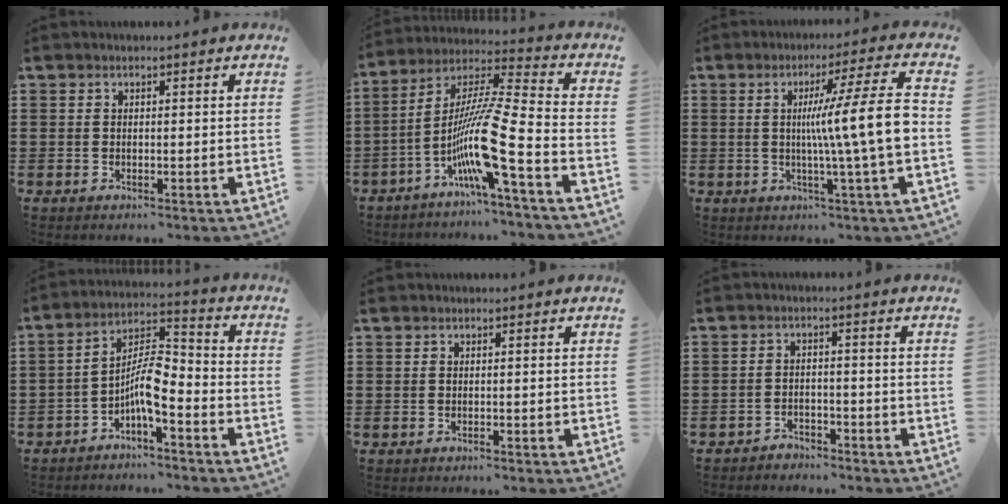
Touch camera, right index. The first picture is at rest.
{"total": 12.7, "force": [-6.1, 0.1, 11.1], "torque": [-0.237, -0.026, -0.127]}
{"total": 11.9, "force": [-0.2, 0.1, 11.9], "torque": [-0.195, -0.010, -0.012]}
{"total": 7.2, "force": [-3.7, 1.7, 5.9], "torque": [-0.117, -0.002, -0.075]}
{"total": 0.0}
{"total": 2.5, "force": [-2.4, 0.7, -0.1], "torque": [-0.006, 0.004, -0.052]}